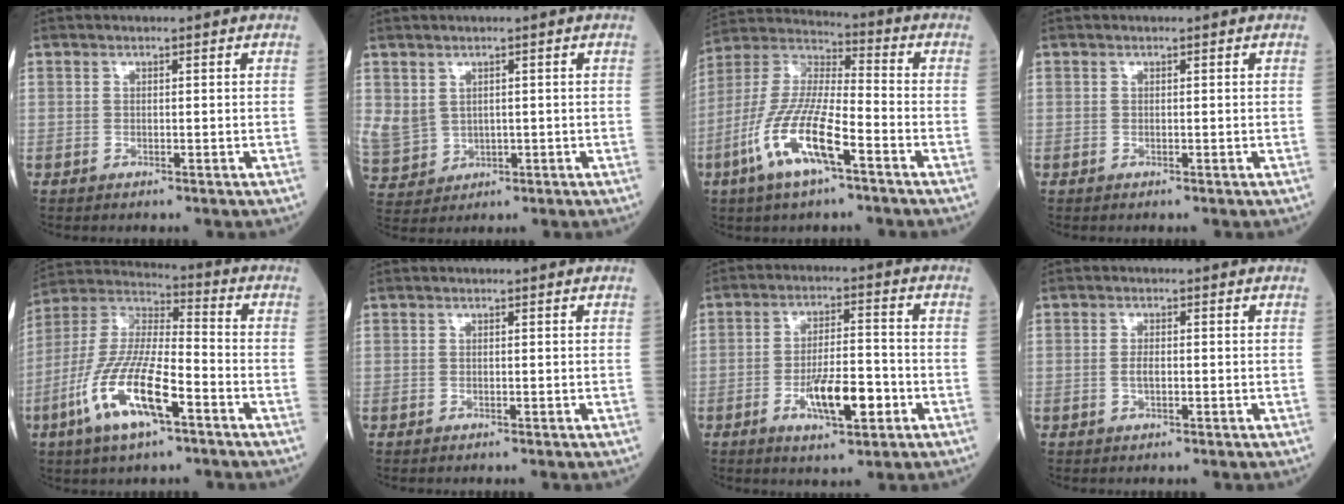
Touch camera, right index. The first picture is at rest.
{"total": 7.6, "force": [1.3, 6.6, 3.4], "torque": [-0.101, 0.009, 0.049]}
{"total": 14.3, "force": [-6.3, 3.2, 12.5], "torque": [-0.262, -0.007, -0.123]}
{"total": 0.0}
{"total": 15.6, "force": [-6.7, 4.0, 13.5], "torque": [-0.284, -0.008, -0.128]}
{"total": 0.0}
{"total": 9.1, "force": [-3.3, 2.4, 8.2], "torque": [-0.146, -0.001, -0.053]}
{"total": 1.8, "force": [-0.3, 0.8, 1.6], "torque": [-0.032, 0.002, -0.005]}